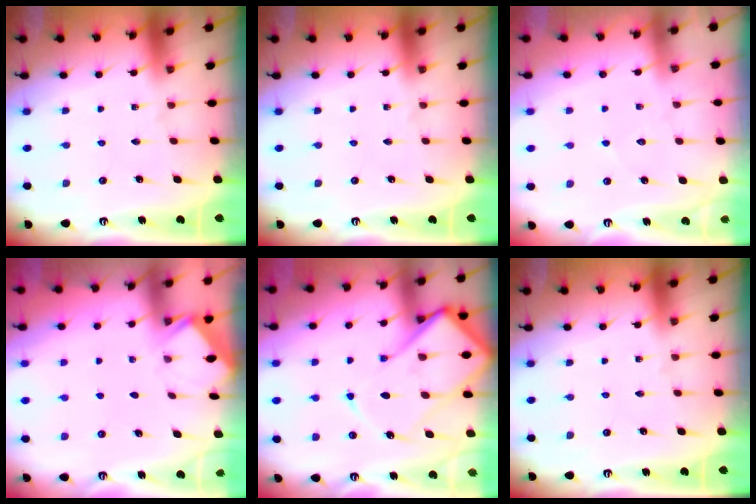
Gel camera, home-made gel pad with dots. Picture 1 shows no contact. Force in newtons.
{"total": 0.0}
{"total": 5.0, "press": 5.0, "slide": 0.5}
{"total": 1.7, "press": 1.6, "slide": 0.2}
{"total": 18.4, "press": 18.3, "slide": 1.9}
{"total": 0.0}